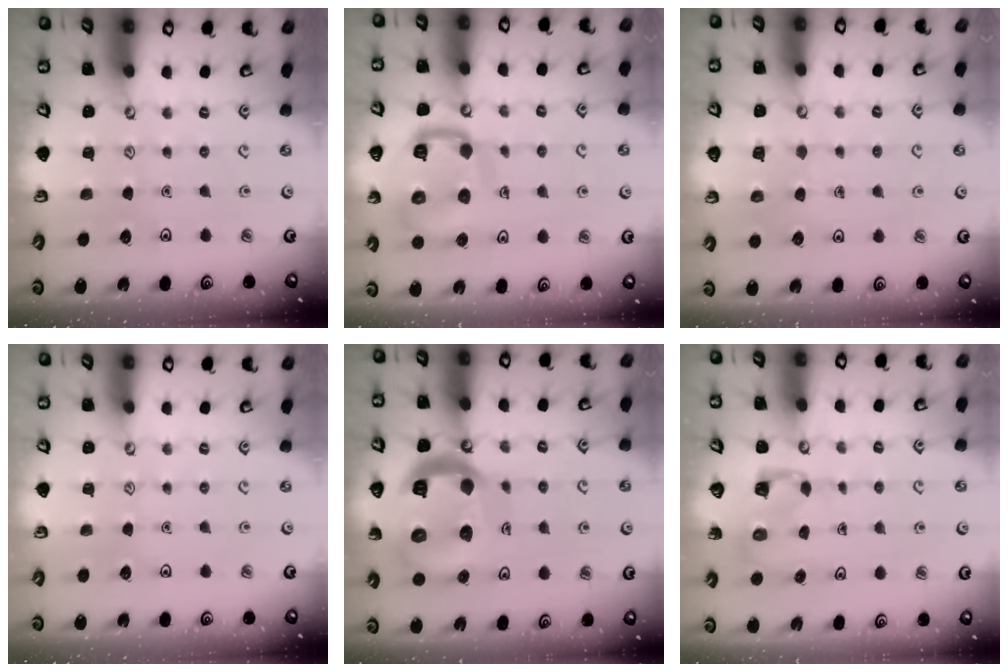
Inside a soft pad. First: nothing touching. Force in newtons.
{"total": 14.4, "press": 14.3, "slide": 1.5}
{"total": 3.7, "press": 3.7, "slide": 0.2}
{"total": 0.0}
{"total": 22.0, "press": 21.8, "slide": 2.4}
{"total": 3.5, "press": 3.5, "slide": 0.2}